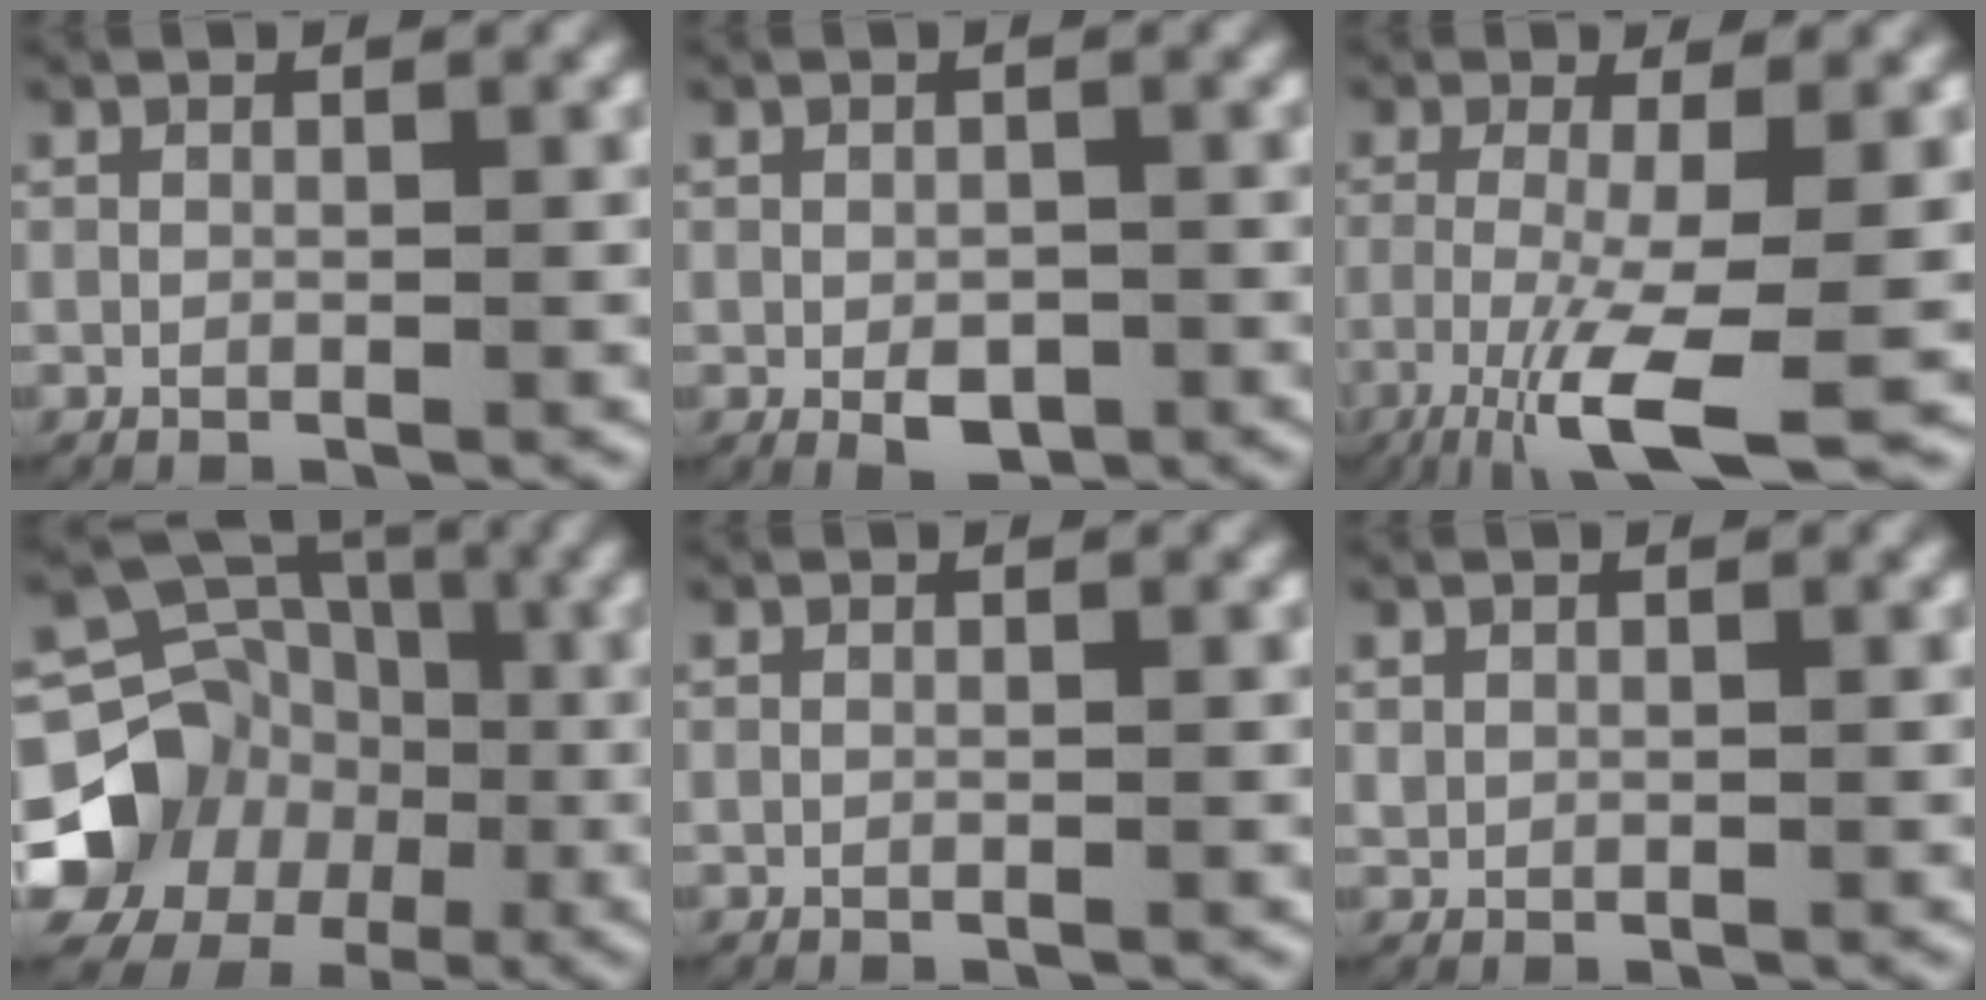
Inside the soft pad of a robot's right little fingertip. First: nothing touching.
{"total": 2.3, "force": [-1.3, 1.3, 1.5], "torque": [-0.020, -0.008, -0.020]}
{"total": 7.9, "force": [-4.7, 1.8, 6.1], "torque": [-0.108, -0.033, -0.058]}
{"total": 11.2, "force": [-1.5, 9.6, 5.4], "torque": [-0.103, -0.033, -0.023]}
{"total": 0.0}
{"total": 0.8, "force": [0.2, 0.7, 0.3], "torque": [-0.006, 0.003, 0.006]}